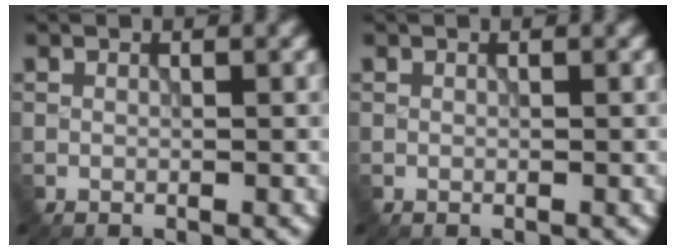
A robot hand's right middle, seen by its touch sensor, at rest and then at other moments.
{"total": 0.0}